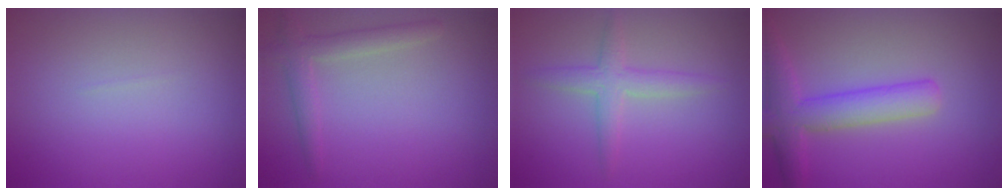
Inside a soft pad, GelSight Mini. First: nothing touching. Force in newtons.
{"total": 2.4, "press": 2.4, "slide": 0.2}
{"total": 2.5, "press": 2.5, "slide": 0.1}
{"total": 4.6, "press": 4.6, "slide": 0.2}